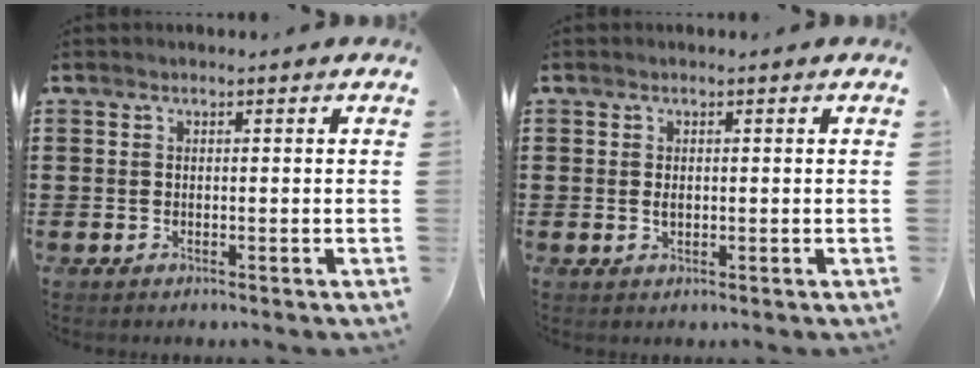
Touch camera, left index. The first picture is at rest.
{"total": 1.1, "force": [0.1, 0.6, 0.9], "torque": [-0.020, 0.002, 0.002]}